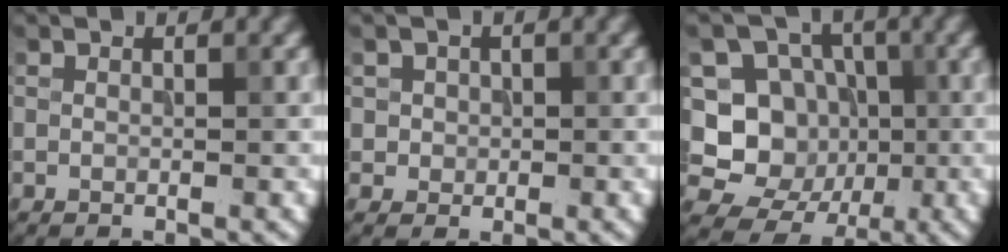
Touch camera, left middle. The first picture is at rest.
{"total": 2.0, "force": [0.5, 1.8, 0.6], "torque": [-0.012, 0.001, 0.017]}
{"total": 11.0, "force": [-1.2, 10.1, 4.3], "torque": [-0.098, 0.032, -0.041]}